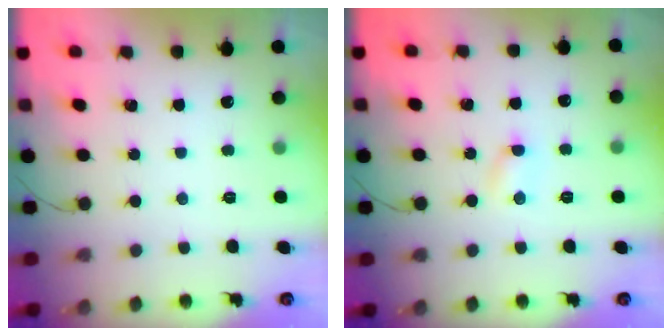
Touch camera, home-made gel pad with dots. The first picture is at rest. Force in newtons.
{"total": 2.7, "press": 2.6, "slide": 0.8}